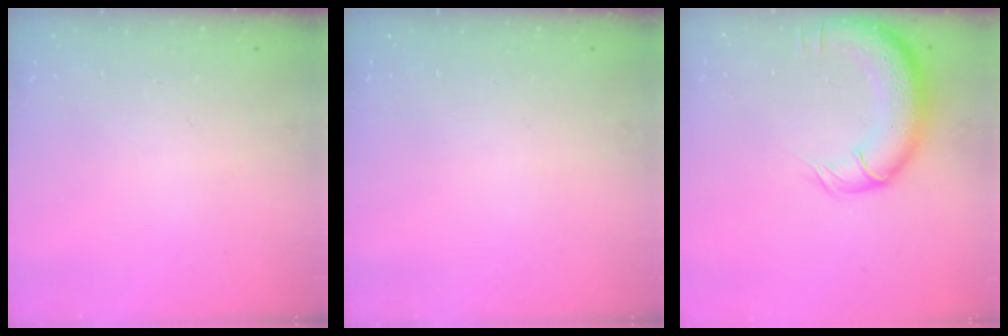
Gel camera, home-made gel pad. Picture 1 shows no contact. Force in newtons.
{"total": 0.0}
{"total": 13.7, "press": 13.3, "slide": 3.4}